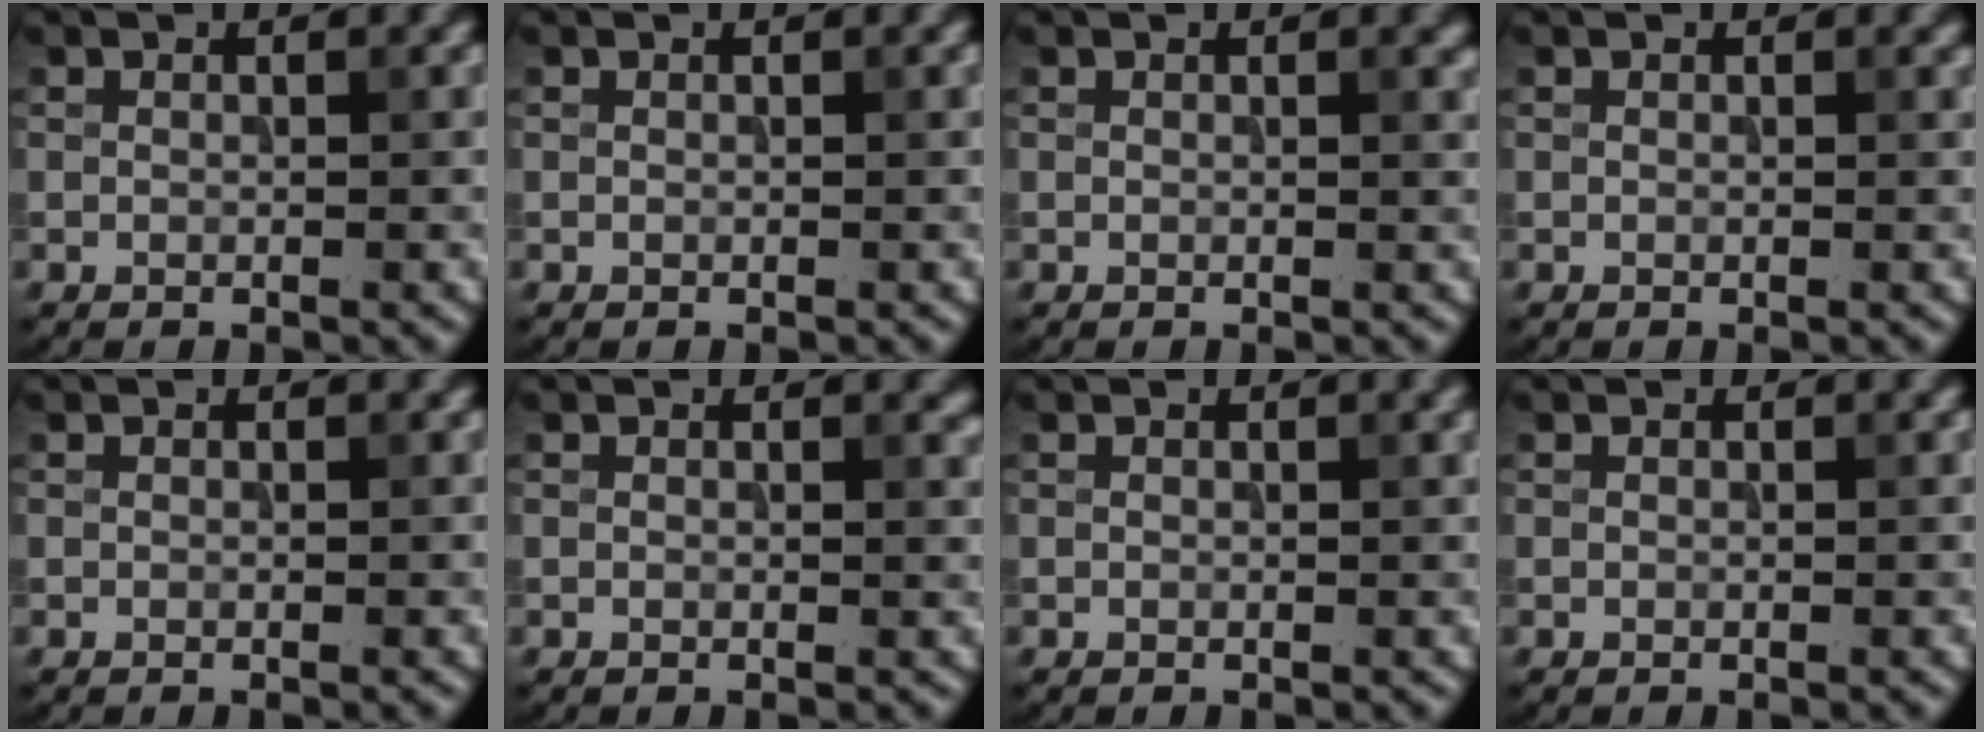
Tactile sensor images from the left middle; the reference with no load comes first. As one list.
[{"total": 0.0}, {"total": 0.7, "force": [0.5, 0.1, 0.5], "torque": [-0.008, -0.001, 0.009]}, {"total": 0.0}, {"total": 0.0}, {"total": 0.6, "force": [0.5, 0.2, 0.3], "torque": [-0.005, -0.003, 0.009]}, {"total": 0.8, "force": [0.4, 0.2, 0.6], "torque": [-0.013, 0.002, 0.009]}, {"total": 0.0}]